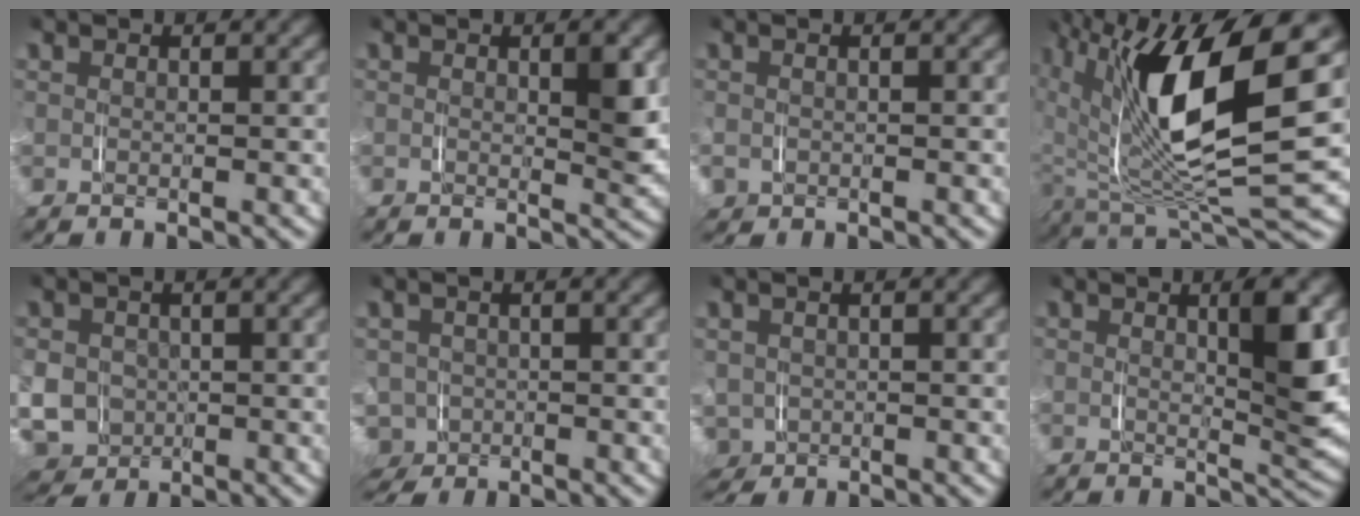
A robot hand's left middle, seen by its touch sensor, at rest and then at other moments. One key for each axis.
{"total": 2.0, "fx": 0.3, "fy": 0.1, "fz": 2.0, "tx": -0.016, "ty": -0.007, "tz": 0.004}
{"total": 1.1, "fx": -0.5, "fy": 0.9, "fz": 0.2, "tx": -0.015, "ty": -0.008, "tz": -0.007}
{"total": 14.9, "fx": 1.6, "fy": 5.8, "fz": 13.7, "tx": -0.224, "ty": -0.001, "tz": 0.031}
{"total": 7.8, "fx": -2.0, "fy": 6.9, "fz": 2.8, "tx": -0.086, "ty": -0.044, "tz": -0.024}
{"total": 6.9, "fx": -2.3, "fy": 6.2, "fz": 2.2, "tx": -0.077, "ty": -0.039, "tz": -0.033}
{"total": 4.6, "fx": -1.4, "fy": 4.1, "fz": 1.5, "tx": -0.060, "ty": -0.031, "tz": -0.016}
{"total": 3.8, "fx": 0.8, "fy": 0.2, "fz": 3.7, "tx": -0.044, "ty": -0.007, "tz": 0.016}